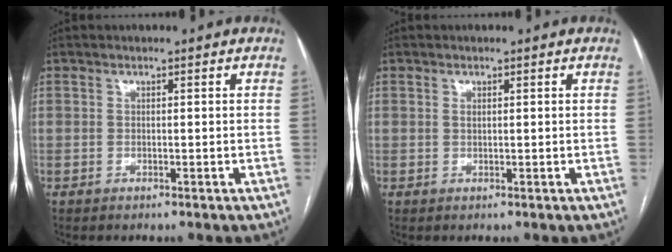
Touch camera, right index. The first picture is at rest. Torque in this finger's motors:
{"motor_torque": [-0.03, 0.11, 0.02, 0.01]}